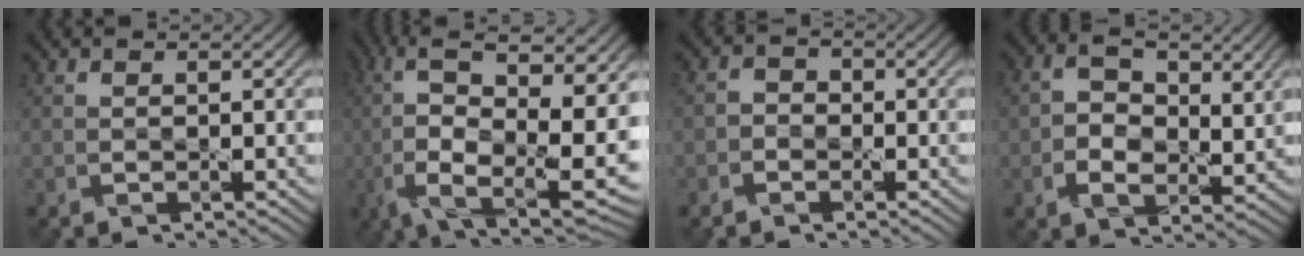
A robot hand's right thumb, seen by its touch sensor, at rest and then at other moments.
{"total": 14.6, "force": [-0.6, 5.5, 13.5], "torque": [-0.278, -0.010, 0.000]}
{"total": 1.4, "force": [-1.0, 1.0, 0.2], "torque": [-0.005, 0.009, -0.029]}
{"total": 6.5, "force": [0.6, 4.2, 4.9], "torque": [-0.101, -0.005, 0.004]}